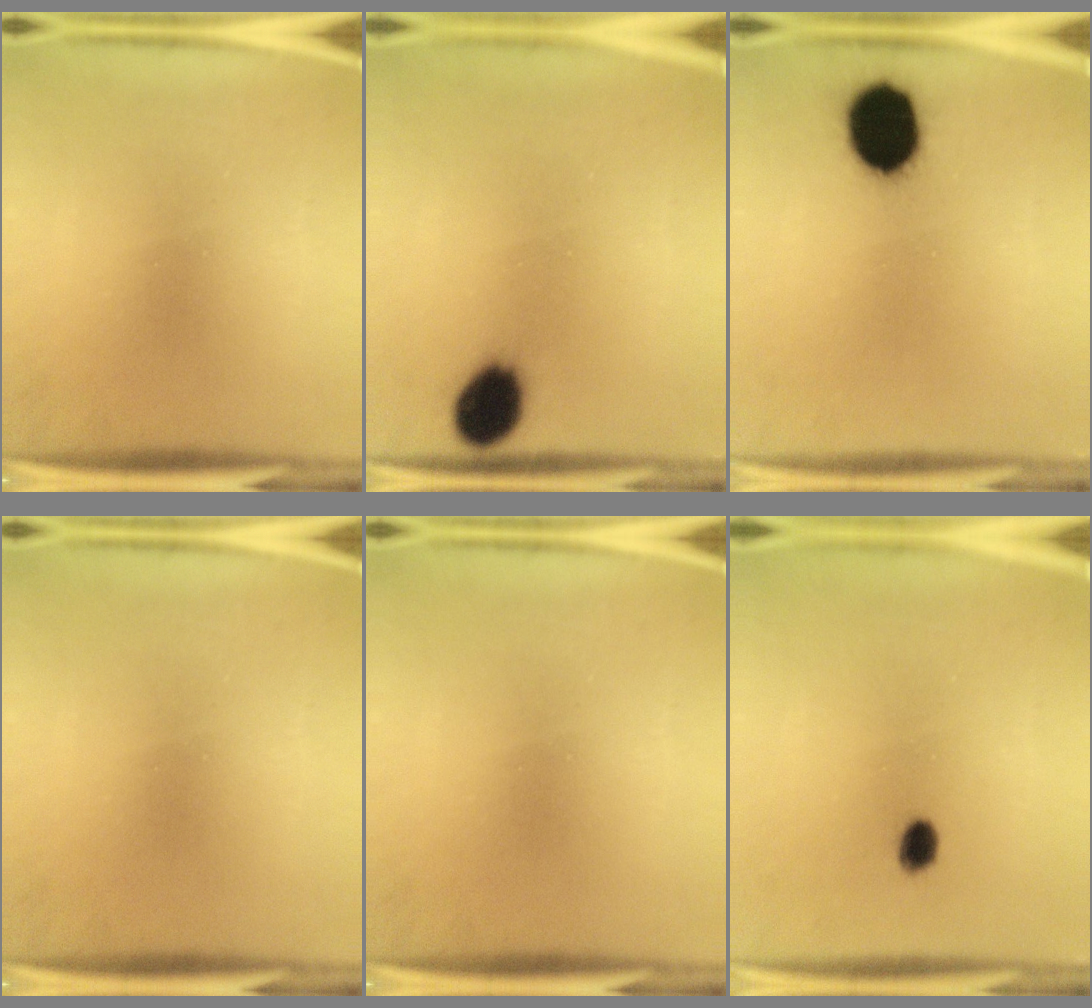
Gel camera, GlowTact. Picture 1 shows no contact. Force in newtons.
{"total": 7.8}
{"total": 13.4}
{"total": 0.0}
{"total": 0.0}
{"total": 2.4}